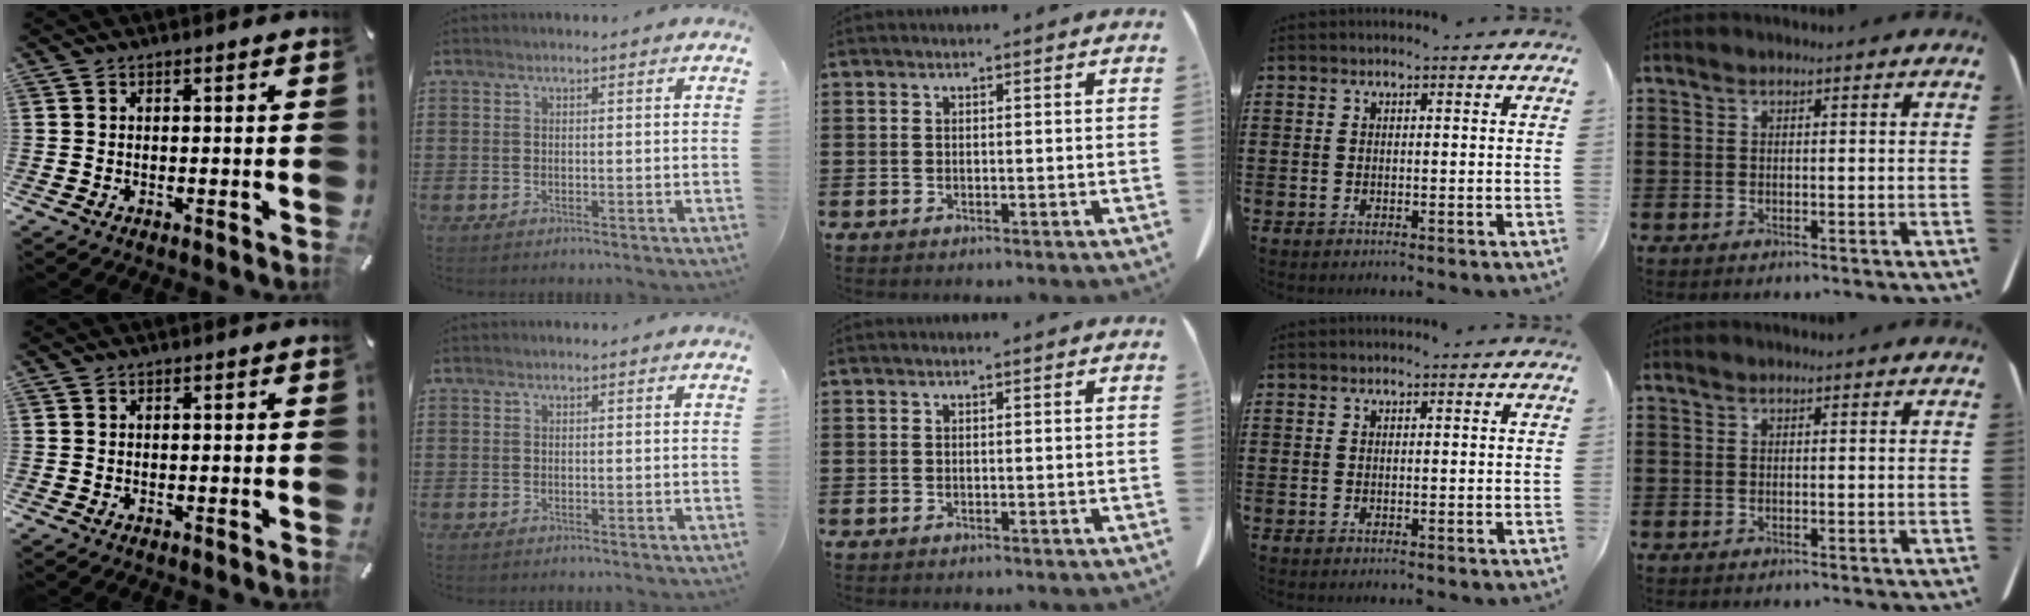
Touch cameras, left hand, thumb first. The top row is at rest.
{}